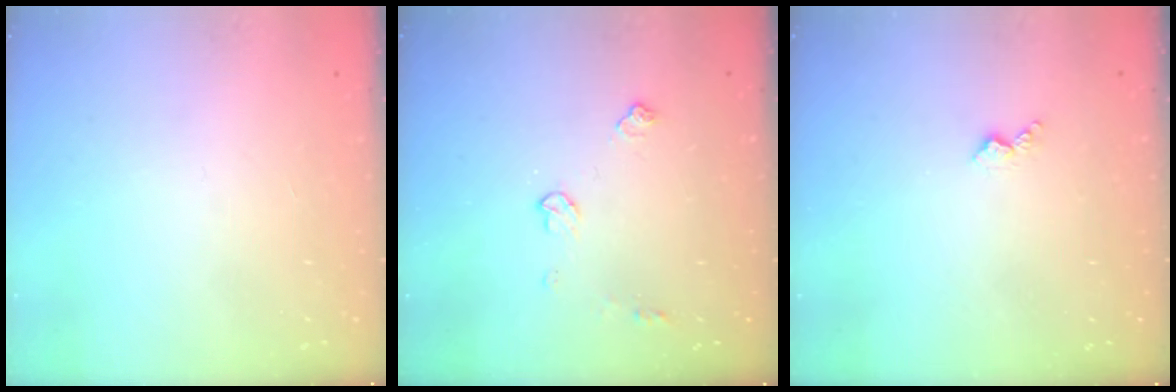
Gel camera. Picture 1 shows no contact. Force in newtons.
{"total": 5.4, "press": 5.4, "slide": 0.8}
{"total": 2.7, "press": 2.6, "slide": 0.5}